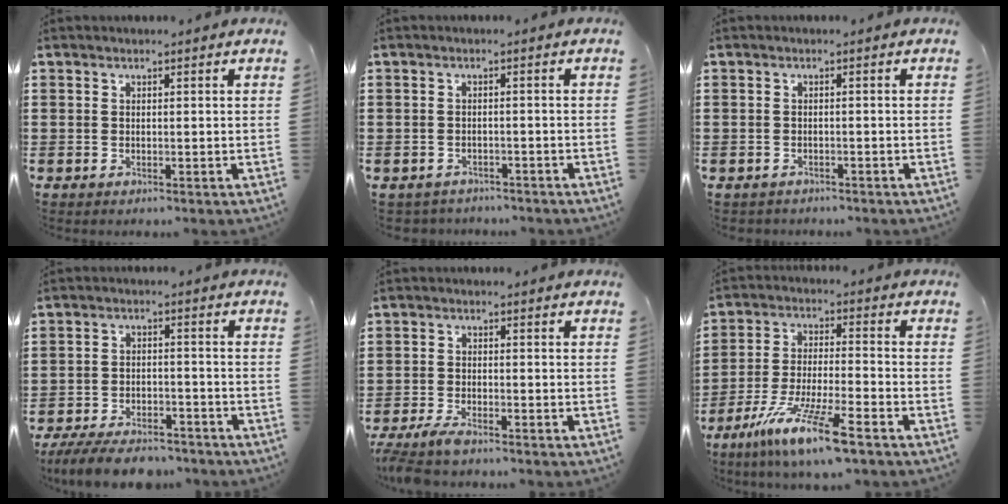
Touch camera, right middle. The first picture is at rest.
{"total": 1.7, "force": [-1.6, 0.2, -0.1], "torque": [-0.006, -0.002, -0.037]}
{"total": 1.0, "force": [-1.0, 0.1, 0.0], "torque": [-0.005, -0.001, -0.022]}
{"total": 6.5, "force": [-5.9, 1.2, 2.3], "torque": [-0.044, 0.003, -0.112]}
{"total": 3.1, "force": [-2.7, 0.4, 1.4], "torque": [-0.047, -0.006, -0.060]}
{"total": 10.7, "force": [-7.8, 0.1, 7.4], "torque": [-0.146, -0.009, -0.150]}